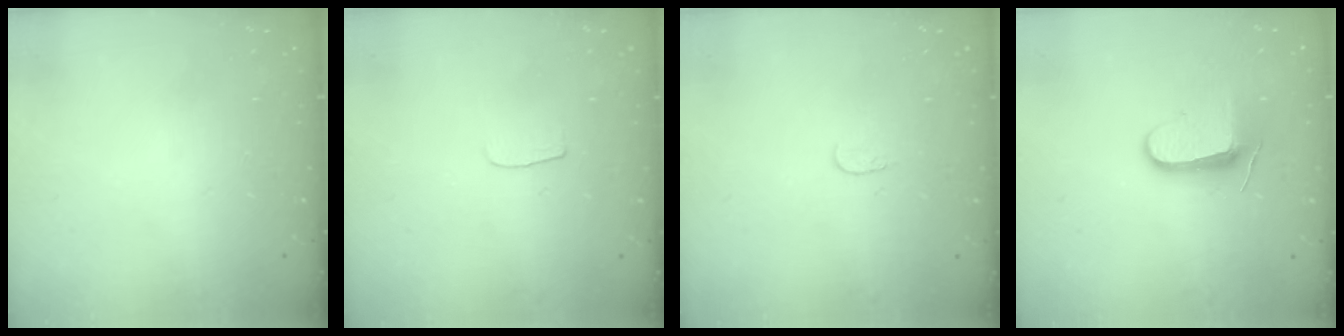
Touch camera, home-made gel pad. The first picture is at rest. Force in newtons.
{"total": 3.0, "press": 3.0, "slide": 0.3}
{"total": 3.7, "press": 3.6, "slide": 0.3}
{"total": 9.3, "press": 9.3, "slide": 0.6}